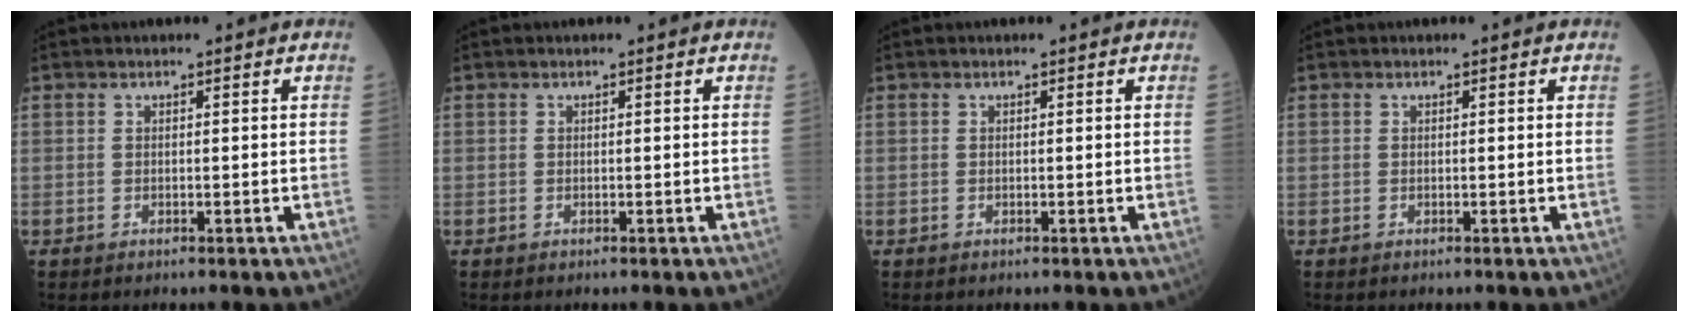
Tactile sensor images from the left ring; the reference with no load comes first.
{"total": 0.0}
{"total": 0.0}
{"total": 0.0}